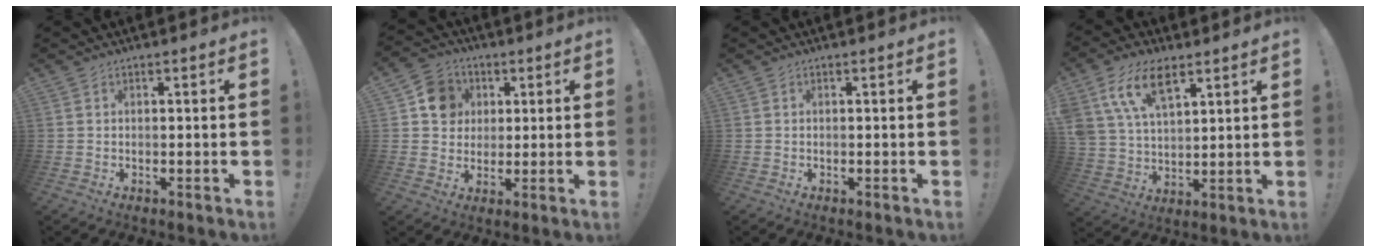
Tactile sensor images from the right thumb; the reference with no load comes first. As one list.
[{"total": 10.6, "force": [2.9, 9.7, 3.3], "torque": [-0.034, -0.005, 0.059]}, {"total": 0.0}, {"total": 13.9, "force": [7.9, 7.4, 8.8], "torque": [-0.172, -0.027, 0.147]}]